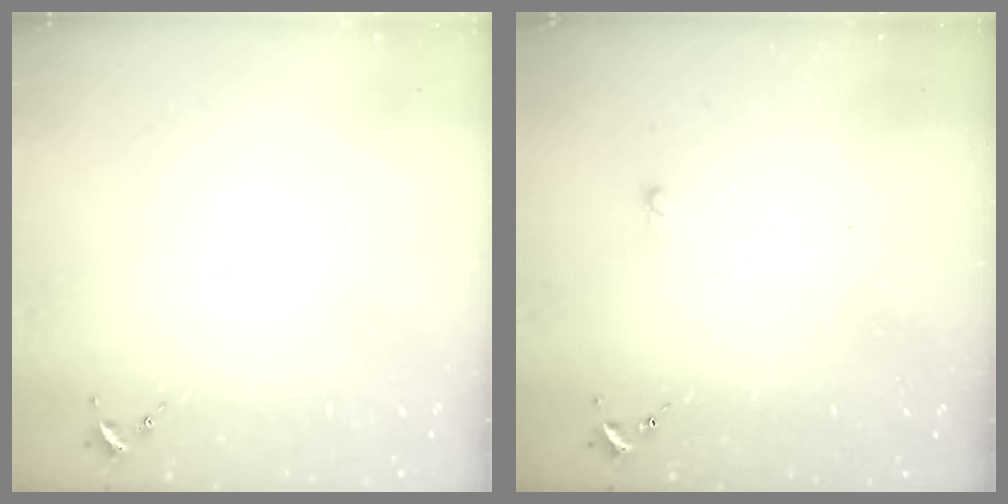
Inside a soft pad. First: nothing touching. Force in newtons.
{"total": 2.5, "press": 2.5, "slide": 0.5}